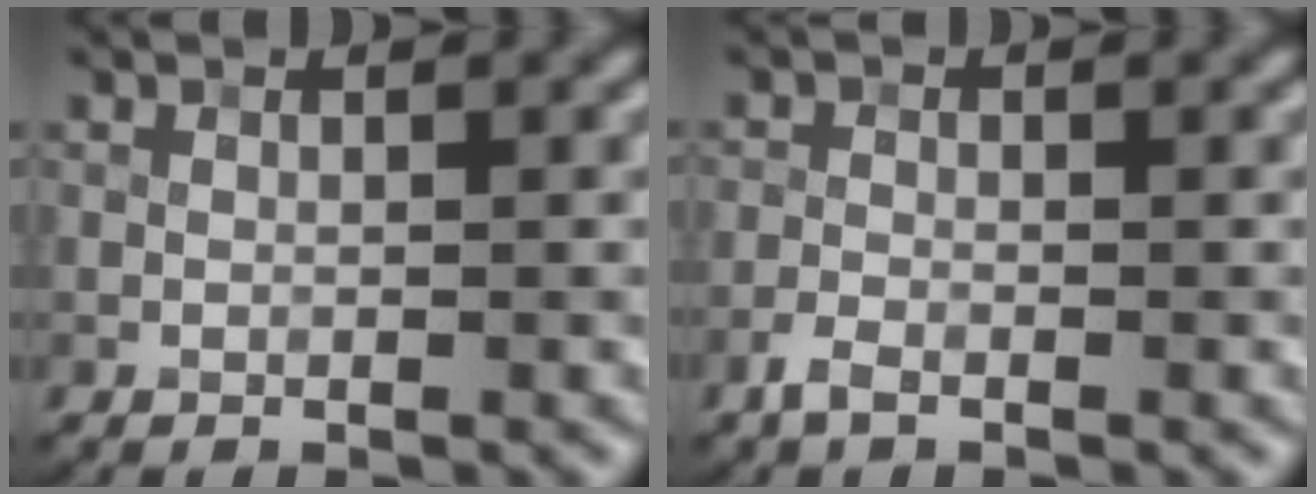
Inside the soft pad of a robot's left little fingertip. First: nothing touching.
{"total": 1.4, "force": [-1.1, 0.4, 0.7], "torque": [-0.015, -0.002, -0.026]}